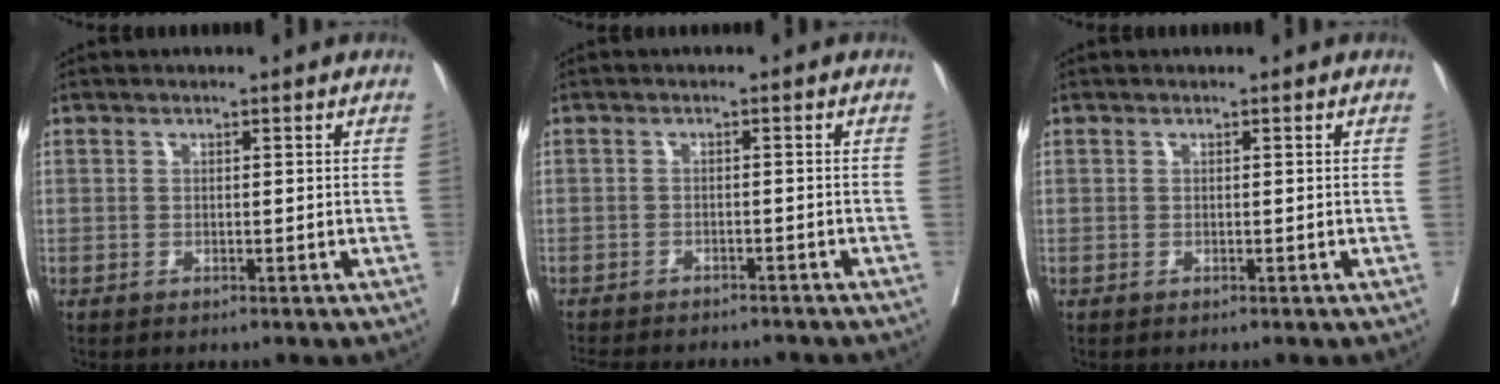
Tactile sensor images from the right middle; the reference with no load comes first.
{"total": 12.1, "force": [-11.0, 2.8, 4.2], "torque": [-0.075, -0.006, -0.139]}
{"total": 0.0}